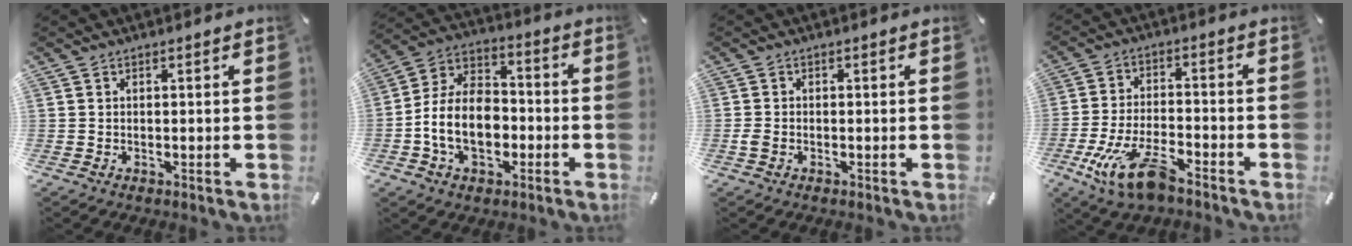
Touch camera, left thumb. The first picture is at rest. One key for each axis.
{"total": 13.4, "fx": -3.8, "fy": 9.4, "fz": 8.7, "tx": -0.190, "ty": 0.017, "tz": -0.071}
{"total": 1.3, "fx": -0.6, "fy": 0.8, "fz": 0.9, "tx": -0.025, "ty": -0.001, "tz": -0.013}
{"total": 12.9, "fx": -7.8, "fy": 4.7, "fz": 9.1, "tx": -0.193, "ty": 0.027, "tz": -0.144}